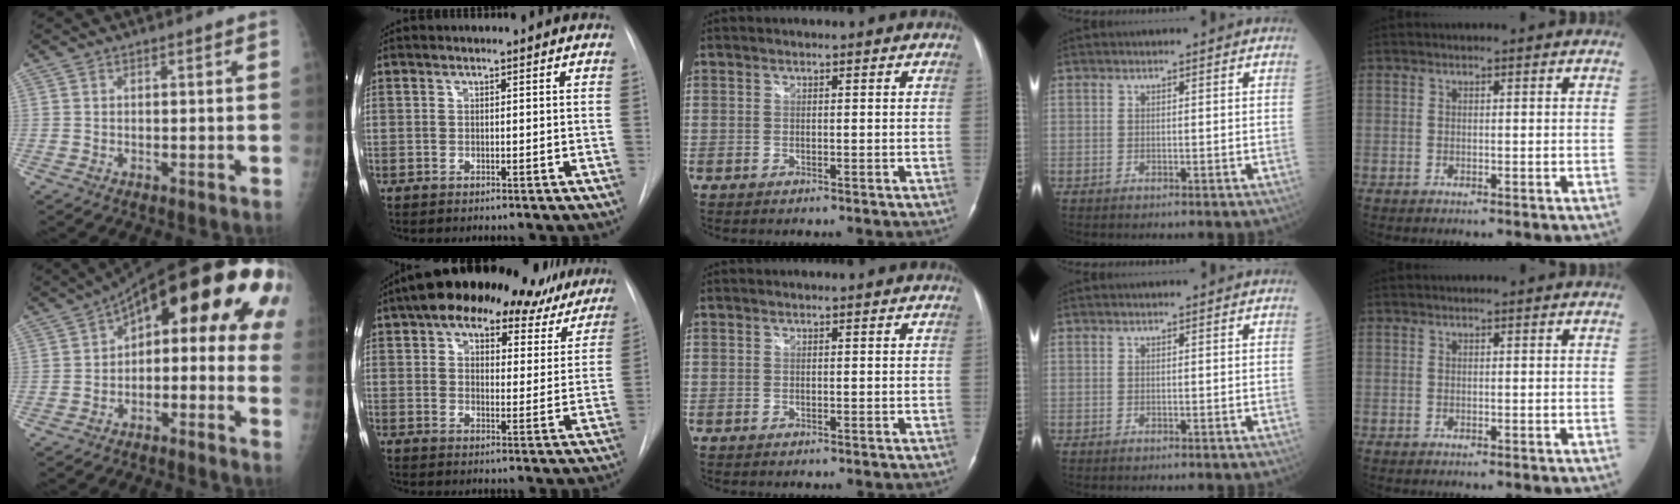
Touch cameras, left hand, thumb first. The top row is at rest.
{"thumb": {"total": 22.0, "force": [3.1, 11.2, 18.6], "torque": [-0.226, 0.053, 0.034]}, "index": {"total": 23.9, "force": [18.6, 9.9, 11.4], "torque": [-0.188, 0.033, 0.238]}}